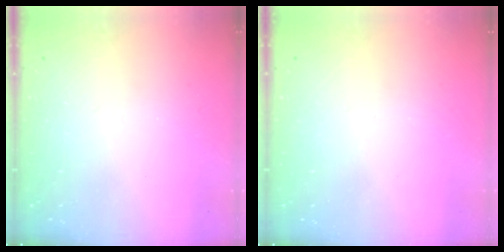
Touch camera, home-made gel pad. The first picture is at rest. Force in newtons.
{"total": 0.0}